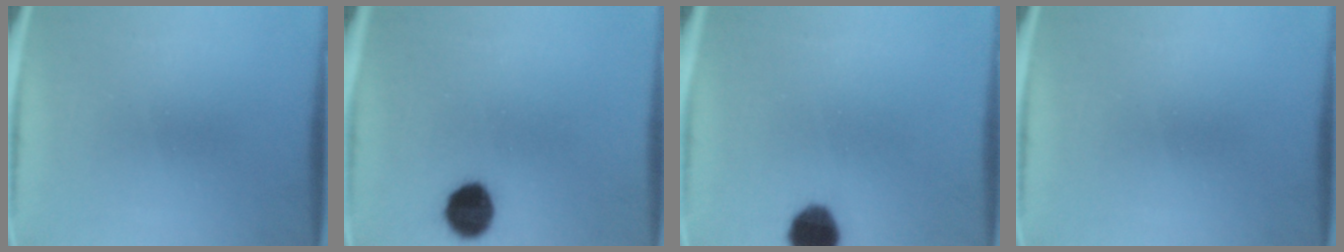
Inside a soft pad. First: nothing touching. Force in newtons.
{"total": 8.4}
{"total": 8.6}
{"total": 0.0}